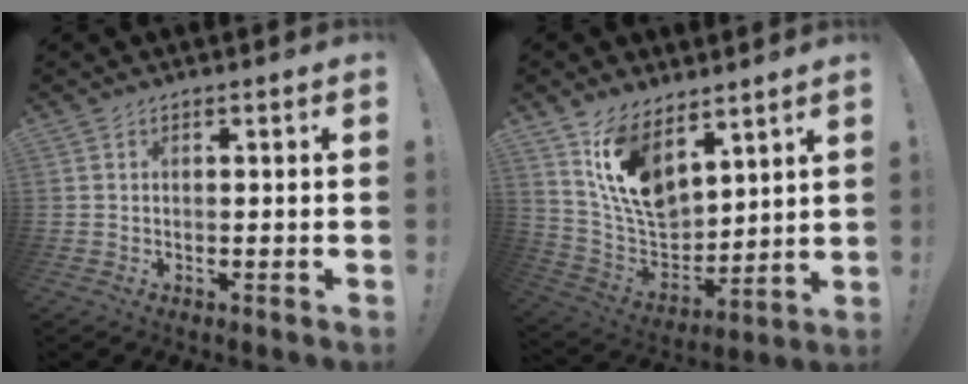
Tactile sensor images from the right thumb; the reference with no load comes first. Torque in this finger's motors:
{"motor_torque": [2.10, 2.91, 0.38, -0.12, 0.35]}